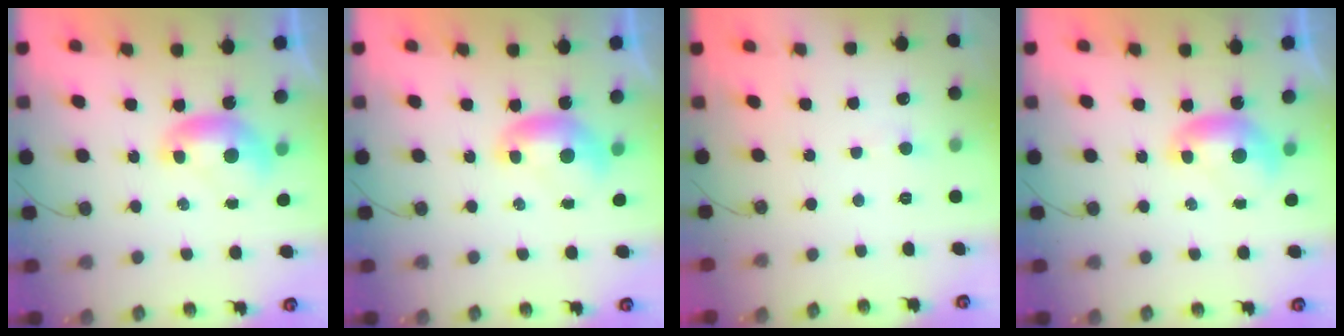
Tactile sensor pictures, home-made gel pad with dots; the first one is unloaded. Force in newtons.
{"total": 0.0}
{"total": 1.3, "press": 1.1, "slide": 0.6}
{"total": 0.0}